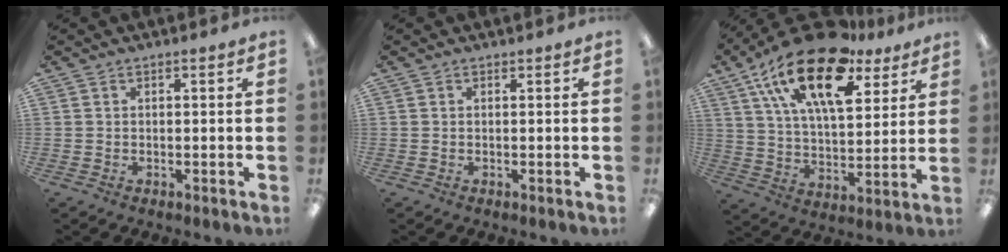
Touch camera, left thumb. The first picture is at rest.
{"total": 0.0}
{"total": 22.7, "force": [13.5, 10.1, 15.2], "torque": [-0.263, -0.067, 0.233]}